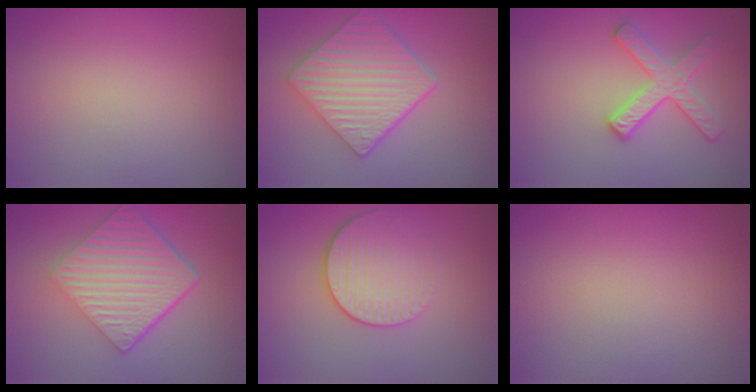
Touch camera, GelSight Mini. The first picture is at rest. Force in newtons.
{"total": 6.0, "press": 4.6, "slide": 3.9}
{"total": 2.9, "press": 2.9, "slide": 0.4}
{"total": 7.0, "press": 4.7, "slide": 5.2}
{"total": 3.4, "press": 3.2, "slide": 1.2}
{"total": 0.0}